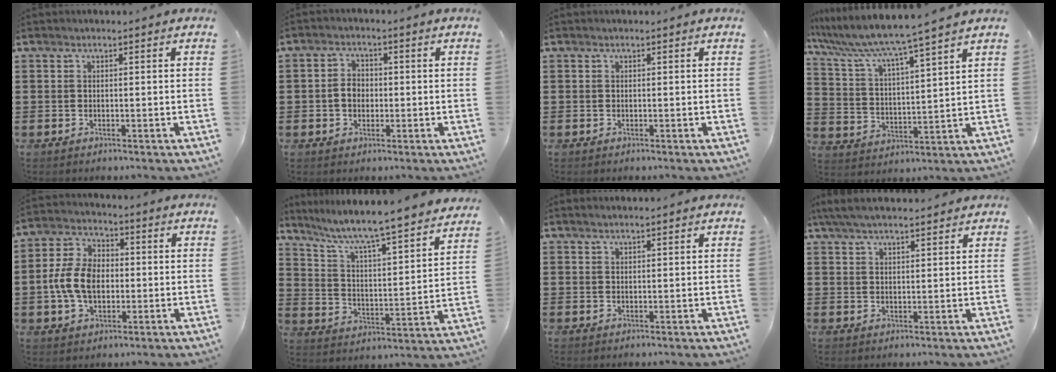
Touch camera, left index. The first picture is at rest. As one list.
[{"total": 3.2, "force": [-0.4, 2.4, 2.0], "torque": [-0.045, 0.006, -0.011]}, {"total": 0.0}, {"total": 6.2, "force": [5.7, -0.8, 2.5], "torque": [-0.078, -0.044, 0.088]}, {"total": 8.1, "force": [-1.0, 5.5, 5.8], "torque": [-0.137, 0.009, -0.023]}, {"total": 6.0, "force": [5.2, -0.4, 2.8], "torque": [-0.080, -0.054, 0.079]}, {"total": 1.0, "force": [0.9, -0.1, 0.4], "torque": [-0.009, -0.001, 0.017]}, {"total": 4.4, "force": [3.9, 0.8, 2.0], "torque": [-0.050, -0.003, 0.072]}]